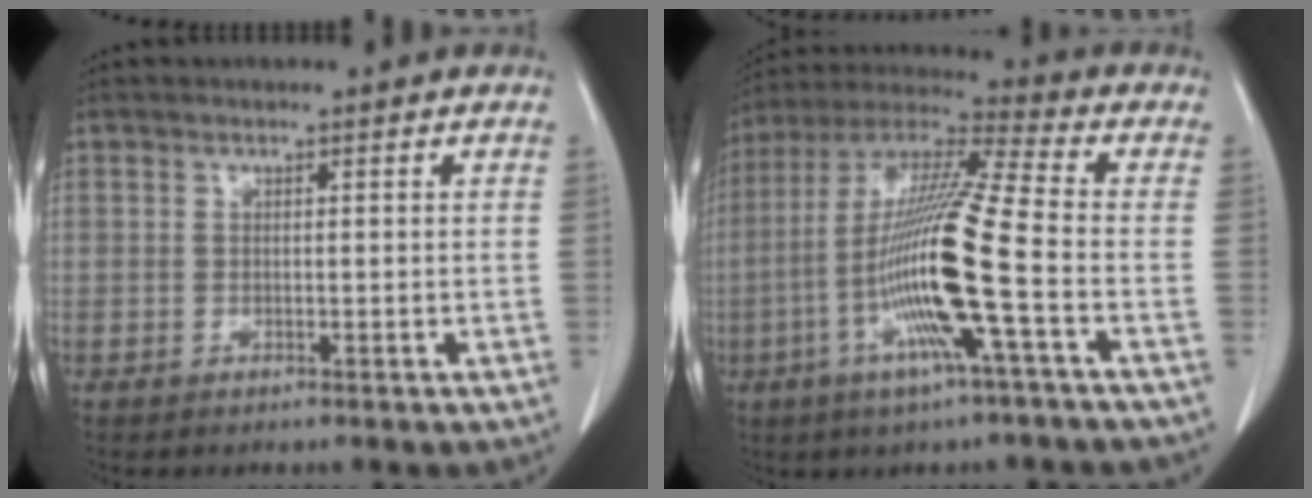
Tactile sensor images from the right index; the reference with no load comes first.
{"total": 17.1, "force": [-4.5, -0.5, 16.5], "torque": [-0.331, -0.007, -0.098]}